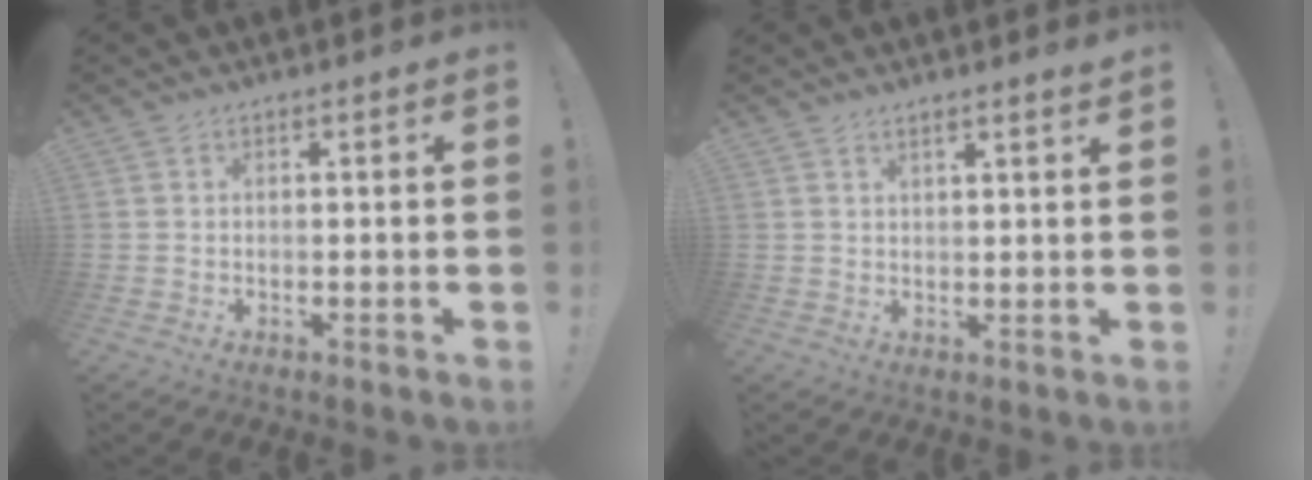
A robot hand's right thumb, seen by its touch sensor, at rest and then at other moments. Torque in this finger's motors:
{"motor_torque": [0.70, 0.27, -0.27, 0.11, 0.07]}